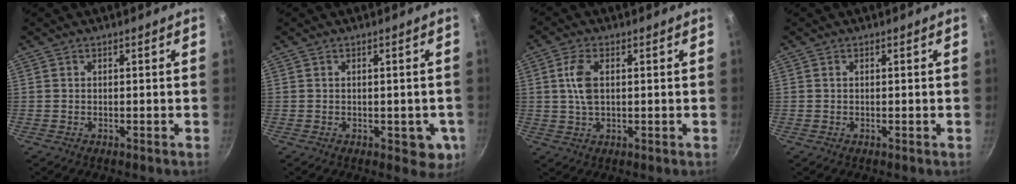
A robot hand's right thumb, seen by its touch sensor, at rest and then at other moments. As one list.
[{"total": 4.4, "force": [-1.3, 2.4, 3.5], "torque": [-0.013, -0.002, -0.010]}, {"total": 5.4, "force": [1.0, 2.7, 4.6], "torque": [-0.104, 0.002, 0.018]}, {"total": 0.0}]